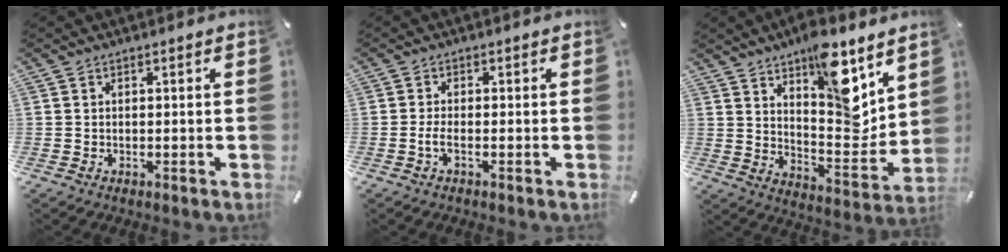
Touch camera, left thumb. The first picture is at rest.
{"total": 2.5, "force": [-0.9, 0.8, 2.2], "torque": [-0.047, 0.000, -0.017]}
{"total": 14.9, "force": [10.0, 5.9, 9.3], "torque": [-0.111, -0.084, 0.170]}